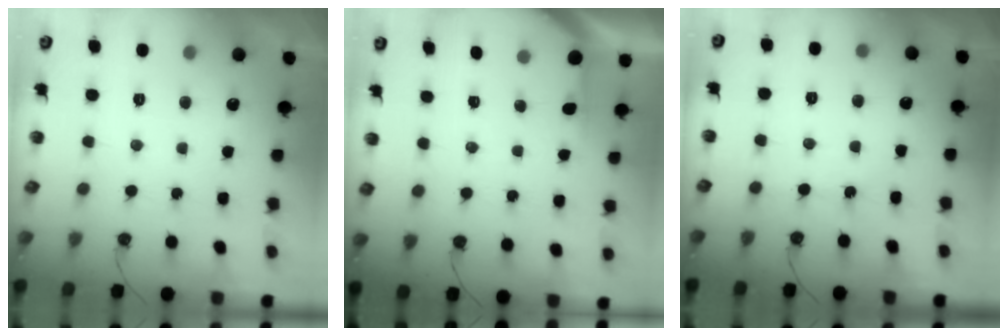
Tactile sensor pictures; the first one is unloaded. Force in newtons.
{"total": 1.6, "press": 1.6, "slide": 0.2}
{"total": 1.0, "press": 1.0, "slide": 0.2}